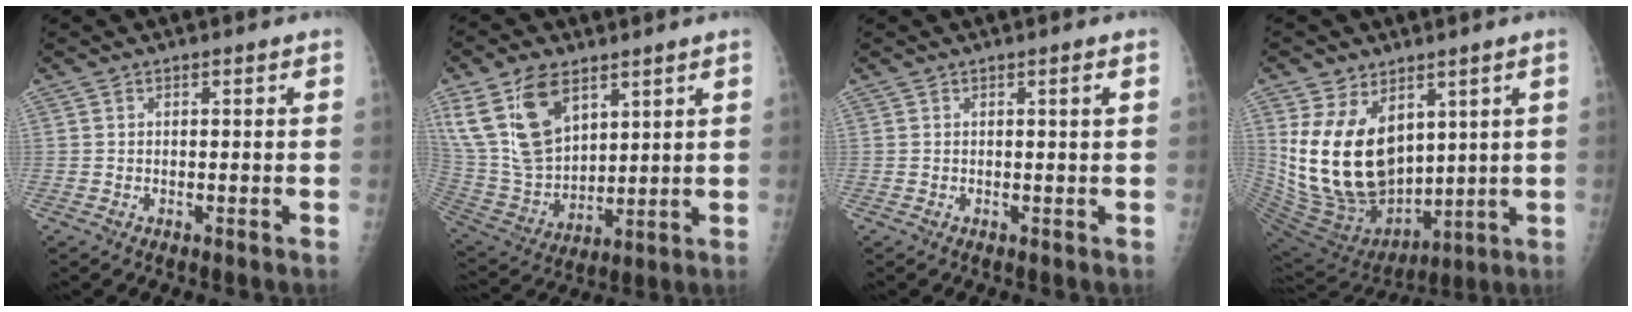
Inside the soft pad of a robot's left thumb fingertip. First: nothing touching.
{"total": 17.6, "force": [8.9, 9.5, 11.9], "torque": [-0.214, -0.035, 0.188]}
{"total": 1.0, "force": [0.3, -0.3, 0.9], "torque": [-0.019, -0.002, 0.006]}
{"total": 20.3, "force": [5.1, 13.2, 14.5], "torque": [-0.246, -0.043, 0.129]}